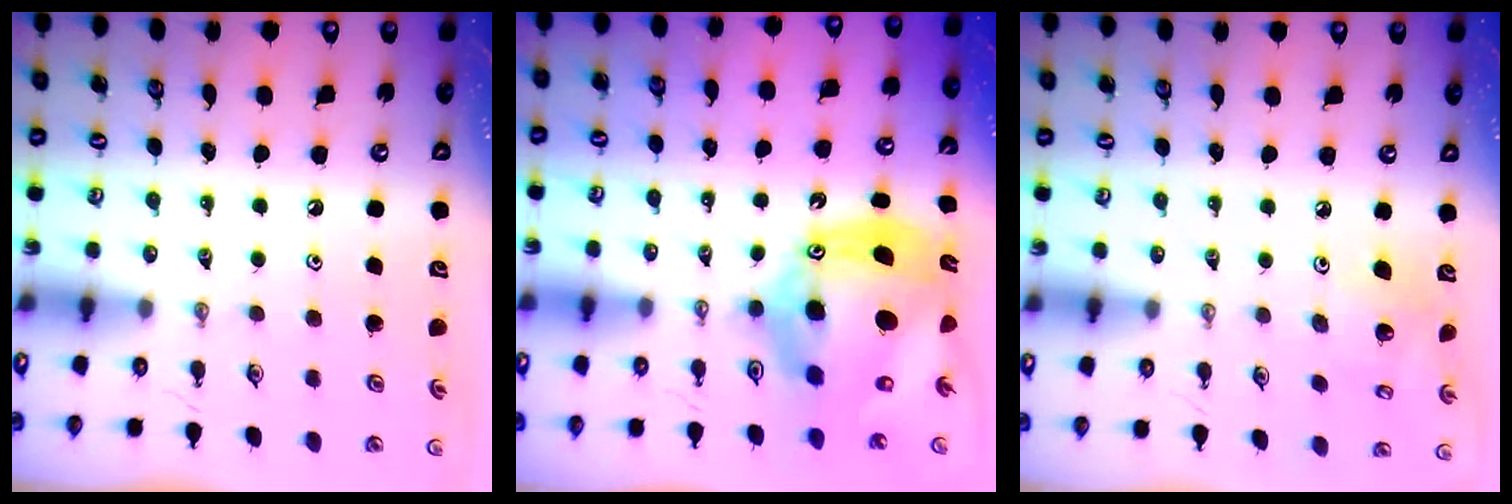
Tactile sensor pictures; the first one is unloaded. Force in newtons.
{"total": 19.1, "press": 19.0, "slide": 1.7}
{"total": 6.4, "press": 6.1, "slide": 1.8}